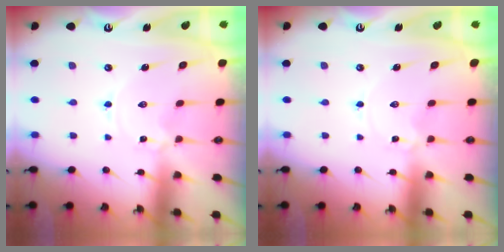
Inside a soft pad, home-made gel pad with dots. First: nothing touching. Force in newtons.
{"total": 1.0, "press": 1.0, "slide": 0.1}